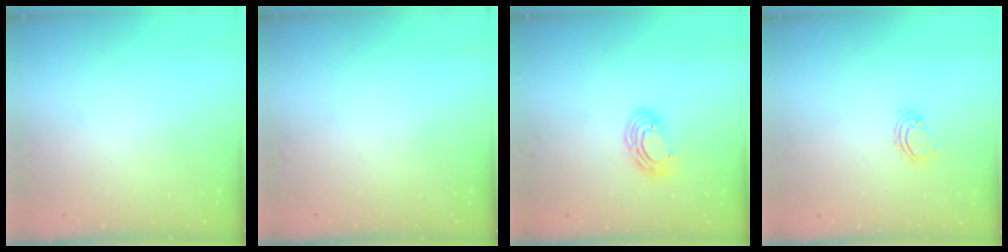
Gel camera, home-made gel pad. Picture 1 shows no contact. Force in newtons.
{"total": 0.0}
{"total": 7.5, "press": 7.4, "slide": 1.3}
{"total": 2.1, "press": 2.1, "slide": 0.3}